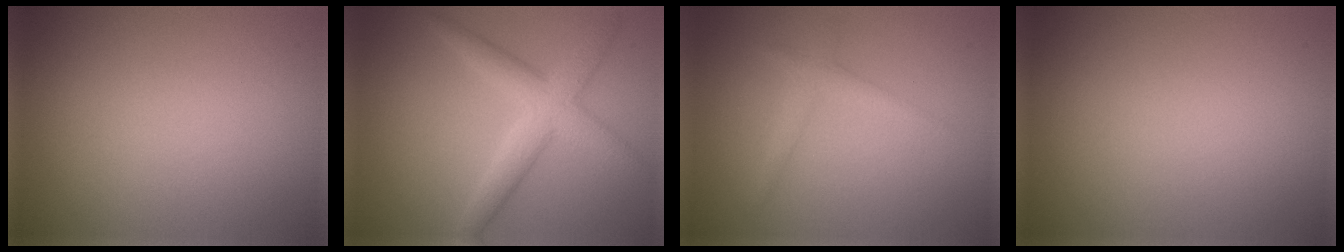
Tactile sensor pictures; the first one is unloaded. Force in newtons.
{"total": 4.0, "press": 4.0, "slide": 0.2}
{"total": 1.4, "press": 1.4, "slide": 0.0}
{"total": 0.0}